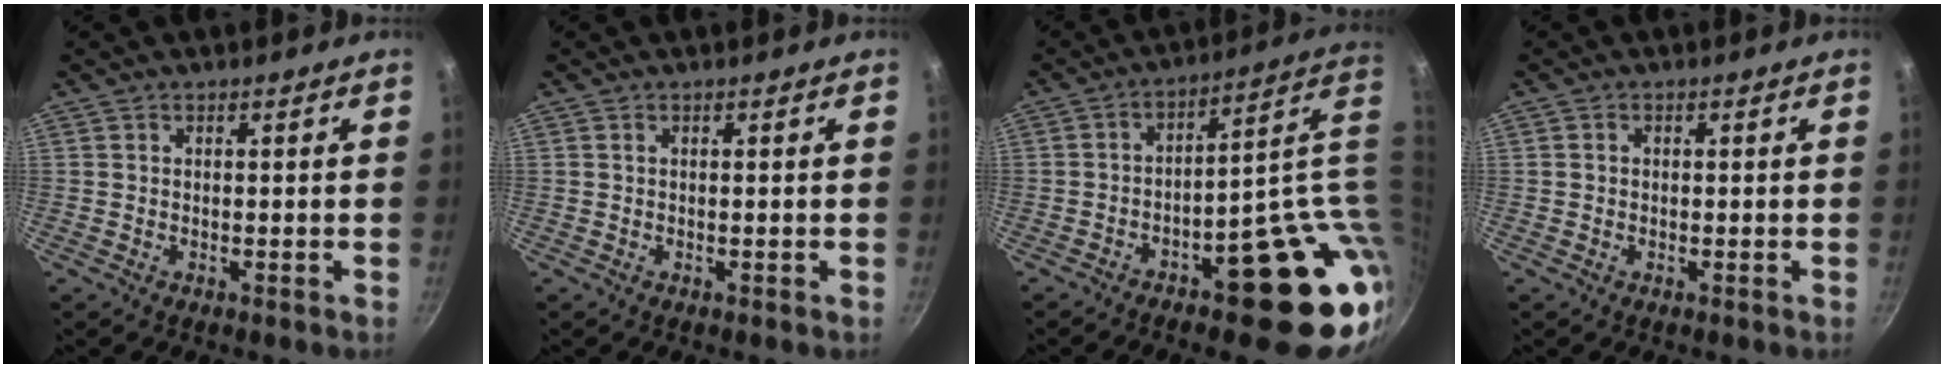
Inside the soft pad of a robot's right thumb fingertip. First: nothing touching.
{"total": 0.0}
{"total": 19.9, "force": [-0.6, 7.6, 18.3], "torque": [-0.177, 0.012, 0.007]}
{"total": 0.8, "force": [0.0, 0.7, 0.3], "torque": [-0.004, 0.004, -0.002]}